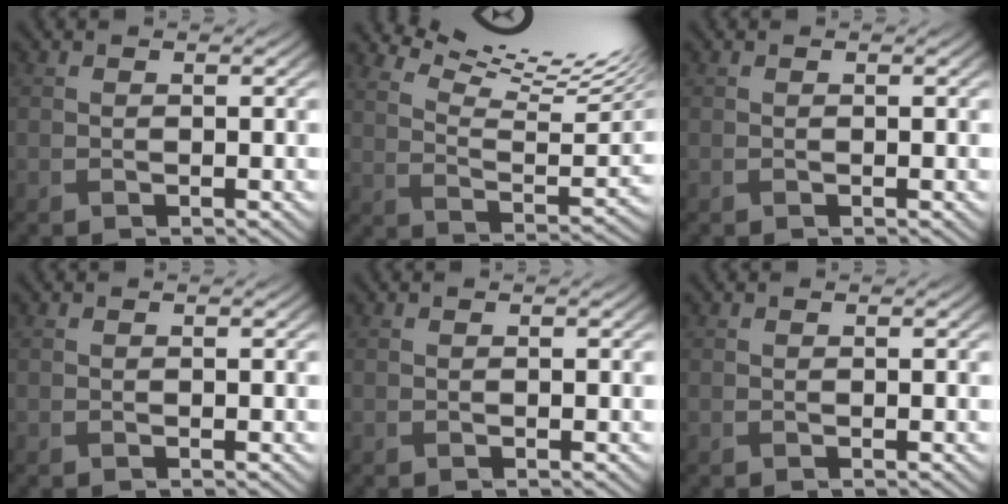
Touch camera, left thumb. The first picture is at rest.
{"total": 15.2, "force": [11.2, 3.5, 9.7], "torque": [-0.175, 0.007, 0.165]}
{"total": 0.0}
{"total": 0.0}
{"total": 0.0}
{"total": 0.0}